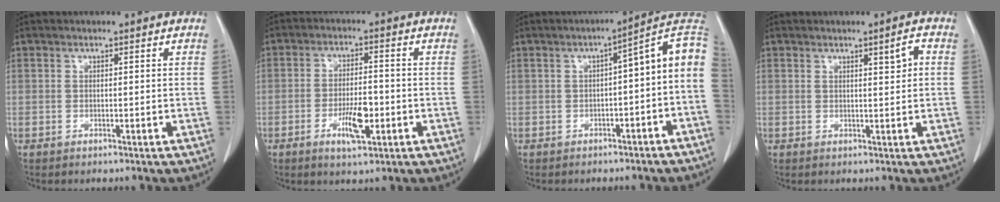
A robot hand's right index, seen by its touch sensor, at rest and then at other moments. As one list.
[{"total": 6.1, "force": [-2.2, 1.8, 5.4], "torque": [-0.100, -0.002, -0.031]}, {"total": 10.1, "force": [-1.6, 2.2, 9.8], "torque": [-0.125, 0.036, -0.023]}, {"total": 2.7, "force": [0.8, 0.3, 2.5], "torque": [-0.036, 0.000, 0.013]}]